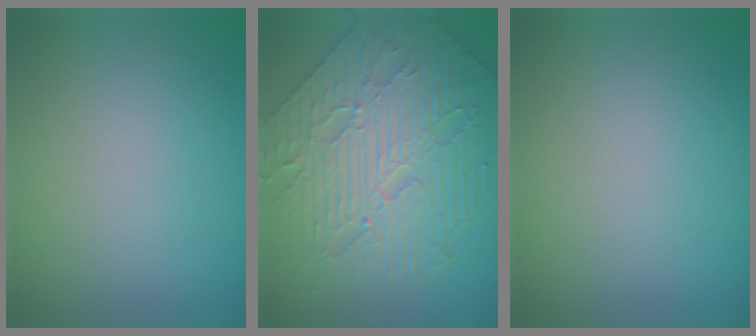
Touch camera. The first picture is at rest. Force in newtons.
{"total": 6.4, "press": 5.4, "slide": 3.4}
{"total": 0.0}